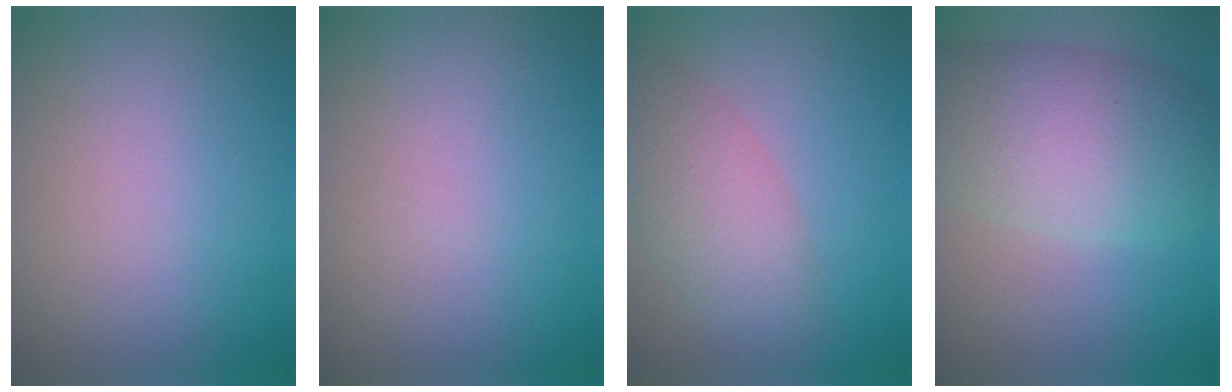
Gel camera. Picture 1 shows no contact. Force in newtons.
{"total": 0.0}
{"total": 4.7, "press": 4.7, "slide": 0.4}
{"total": 8.8, "press": 8.8, "slide": 0.5}